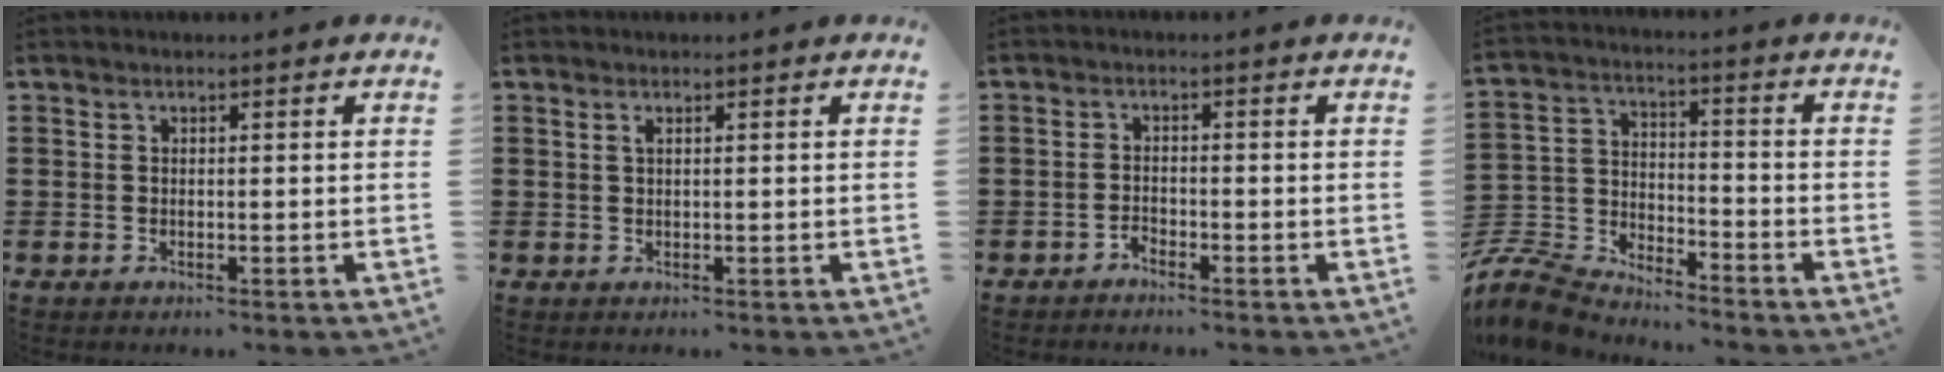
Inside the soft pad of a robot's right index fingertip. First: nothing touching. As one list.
[{"total": 0.7, "force": [0.2, 0.1, 0.6], "torque": [-0.014, 0.000, 0.003]}, {"total": 1.6, "force": [-1.5, 0.4, 0.2], "torque": [-0.009, 0.003, -0.032]}, {"total": 7.9, "force": [-7.6, 1.8, 1.4], "torque": [-0.061, 0.003, -0.162]}]